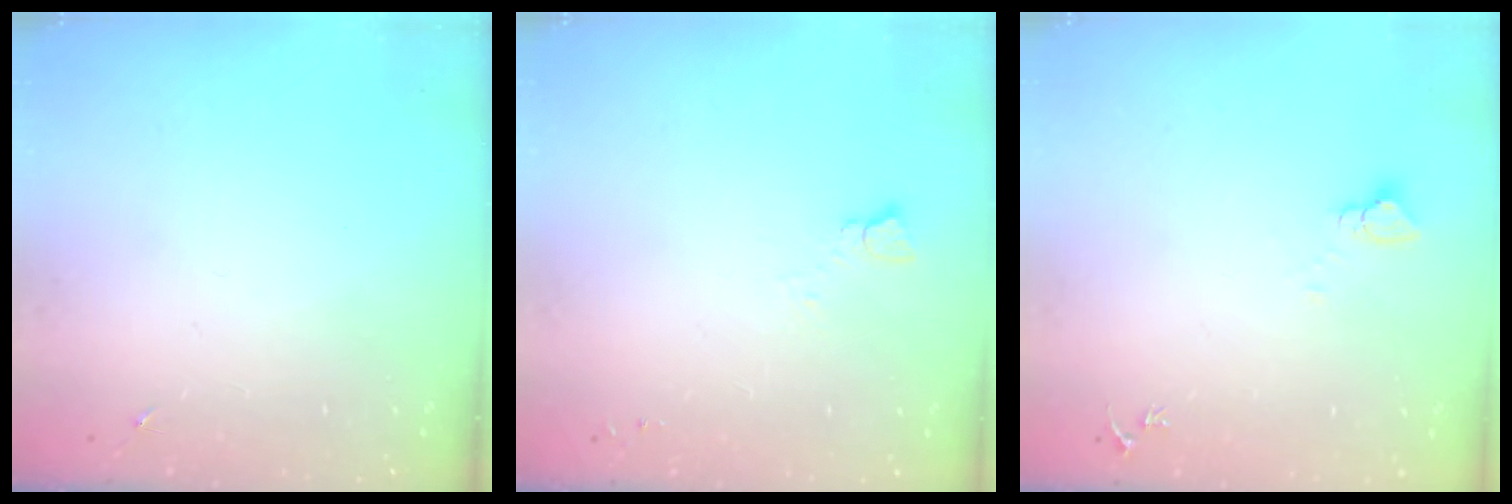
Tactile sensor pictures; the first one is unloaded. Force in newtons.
{"total": 2.8, "press": 2.7, "slide": 0.3}
{"total": 2.7, "press": 2.7, "slide": 0.2}